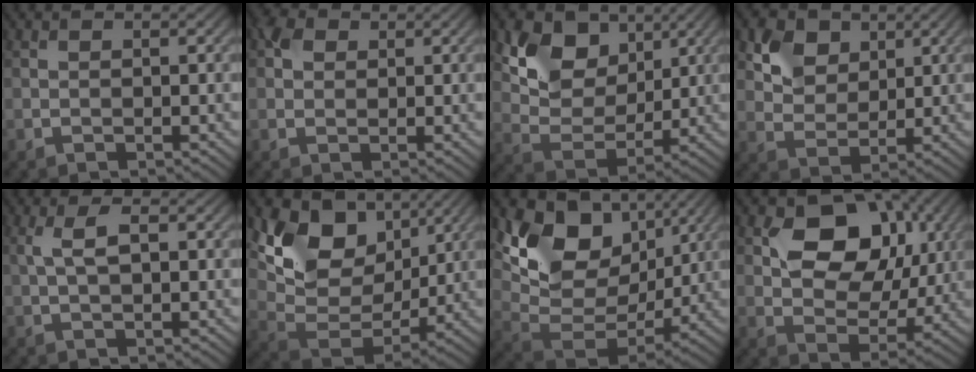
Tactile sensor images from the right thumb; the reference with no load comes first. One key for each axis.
{"total": 2.2, "fx": 0.9, "fy": 1.7, "fz": 0.9, "tx": -0.020, "ty": 0.005, "tz": 0.011}
{"total": 10.2, "fx": 4.7, "fy": 7.1, "fz": 5.6, "tx": -0.117, "ty": -0.005, "tz": 0.078}
{"total": 6.9, "fx": 3.7, "fy": 4.8, "fz": 3.3, "tx": -0.094, "ty": -0.010, "tz": 0.074}
{"total": 3.1, "fx": 0.7, "fy": 0.9, "fz": 2.9, "tx": -0.062, "ty": 0.005, "tz": 0.014}
{"total": 13.0, "fx": 5.9, "fy": 8.7, "fz": 7.7, "tx": -0.149, "ty": -0.003, "tz": 0.107}
{"total": 14.4, "fx": 6.1, "fy": 9.6, "fz": 8.9, "tx": -0.179, "ty": 0.005, "tz": 0.117}
{"total": 11.9, "fx": 3.8, "fy": 8.1, "fz": 7.8, "tx": -0.127, "ty": 0.005, "tz": 0.055}